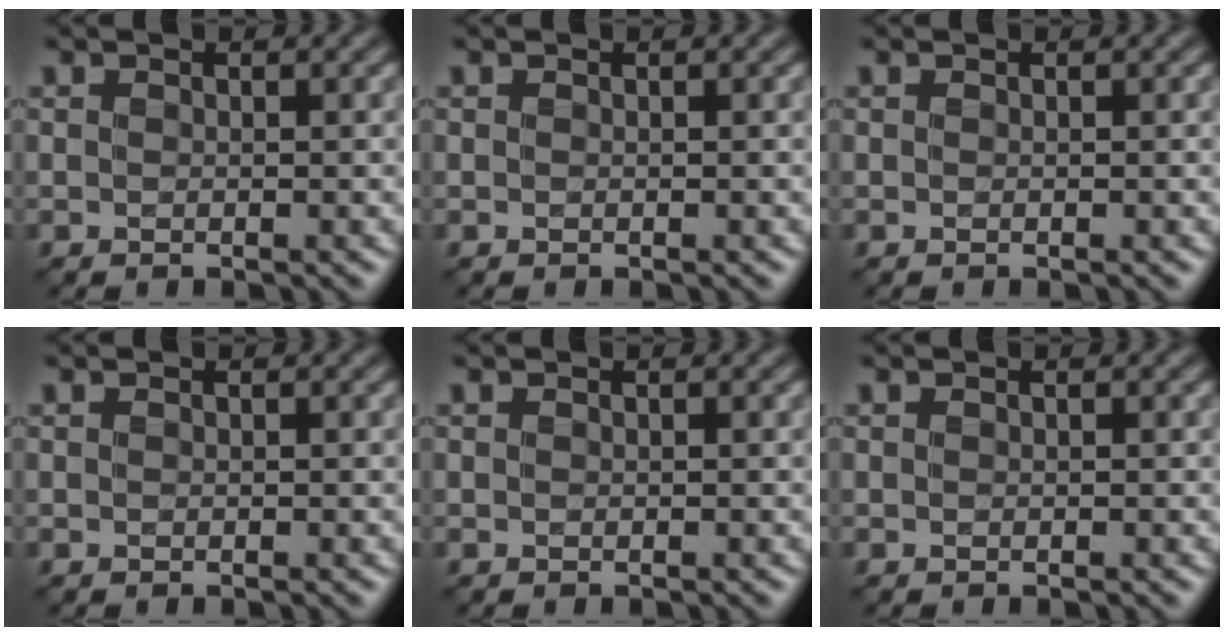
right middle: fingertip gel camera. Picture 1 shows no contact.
{"total": 0.0}
{"total": 0.0}
{"total": 0.0}
{"total": 0.0}
{"total": 0.0}